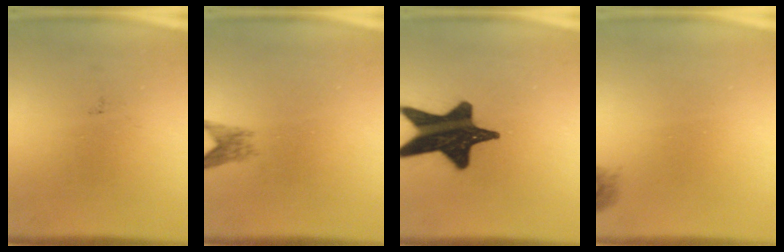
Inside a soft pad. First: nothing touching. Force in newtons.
{"total": 1.9}
{"total": 18.6}
{"total": 0.9}